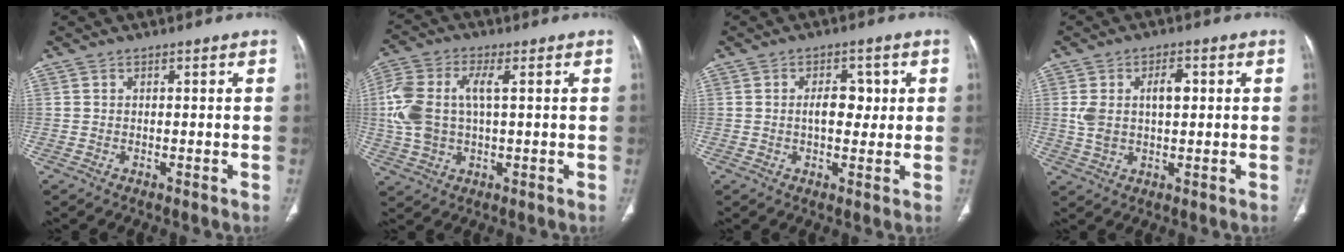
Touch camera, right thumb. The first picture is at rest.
{"total": 11.6, "force": [1.4, 6.2, 9.7], "torque": [-0.230, 0.017, 0.030]}
{"total": 5.3, "force": [0.7, 3.2, 4.2], "torque": [-0.042, 0.001, 0.009]}
{"total": 7.2, "force": [1.2, 3.9, 5.9], "torque": [-0.116, 0.013, 0.026]}